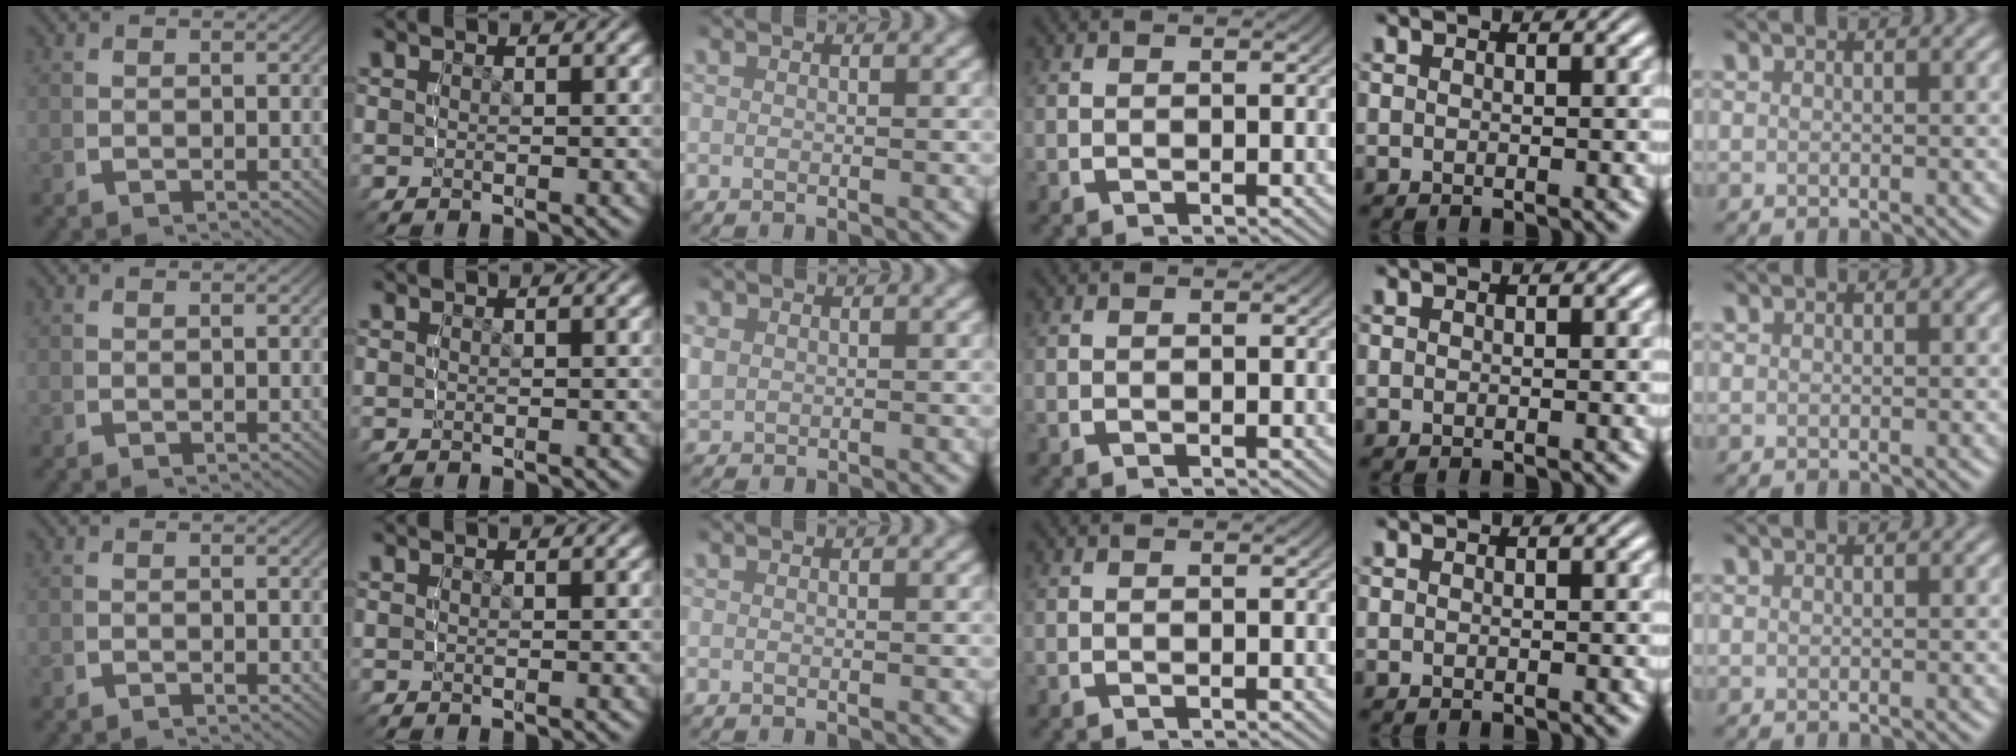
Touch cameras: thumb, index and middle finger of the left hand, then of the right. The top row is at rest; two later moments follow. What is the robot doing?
{"motion": "lift_and_place", "object": "air blower"}